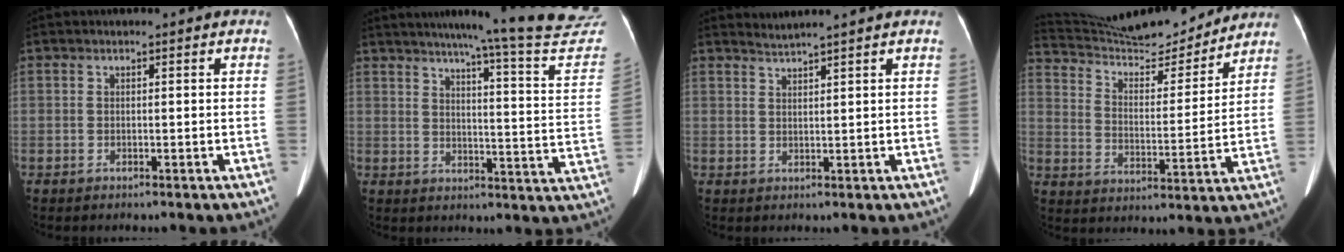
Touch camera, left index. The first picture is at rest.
{"total": 26.2, "force": [24.3, -0.7, 9.9], "torque": [-0.136, -0.115, 0.281]}
{"total": 2.7, "force": [2.4, -1.0, 0.5], "torque": [-0.012, 0.006, 0.046]}
{"total": 20.3, "force": [19.2, 2.2, 6.1], "torque": [-0.105, 0.001, 0.292]}